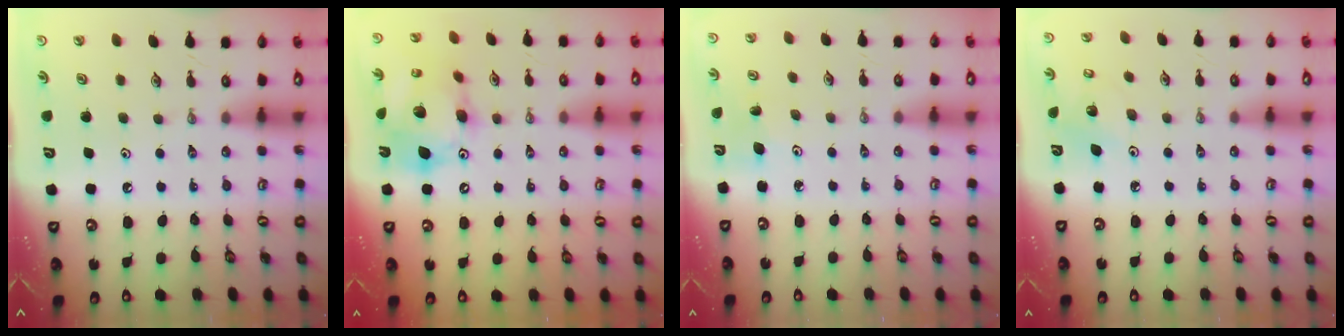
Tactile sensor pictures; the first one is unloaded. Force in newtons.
{"total": 16.5, "press": 16.4, "slide": 2.0}
{"total": 5.8, "press": 5.7, "slide": 0.4}
{"total": 3.5, "press": 3.5, "slide": 0.1}